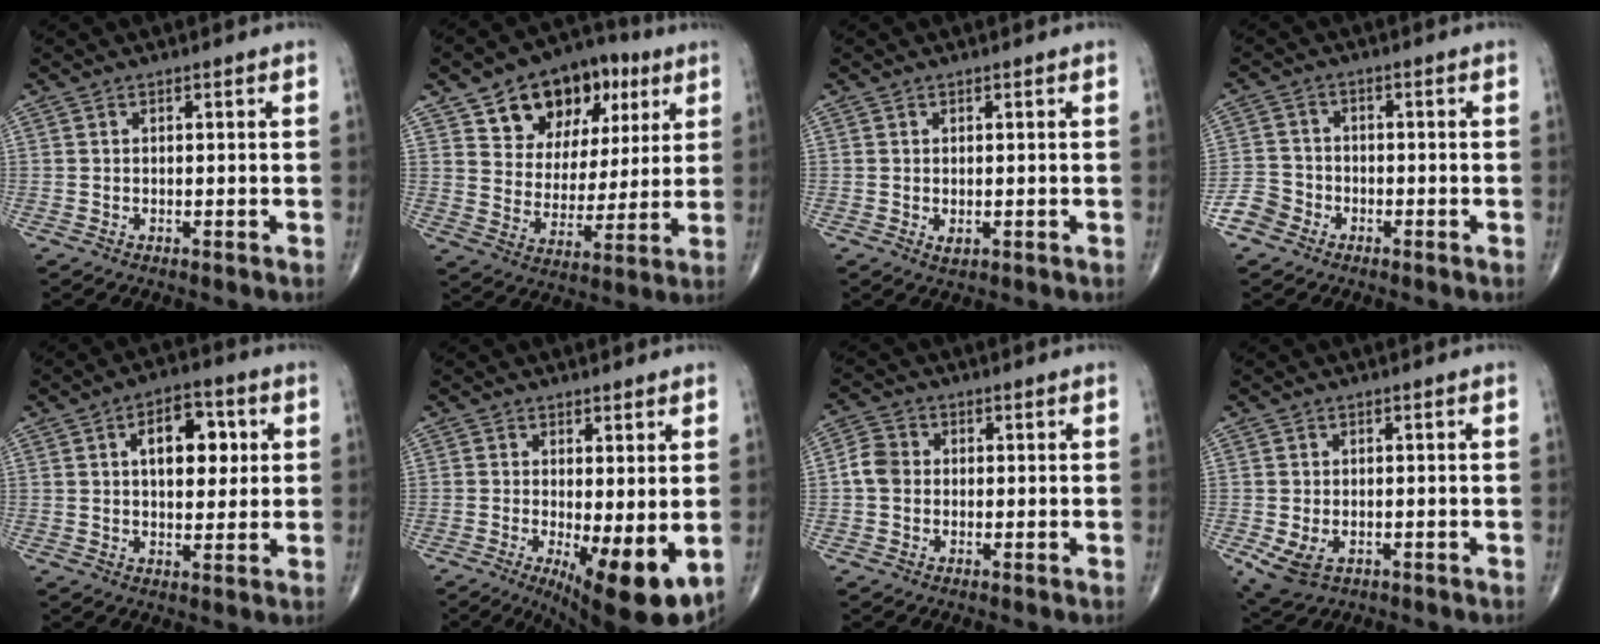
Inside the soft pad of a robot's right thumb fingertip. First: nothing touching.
{"total": 17.8, "force": [8.5, 11.9, 10.0], "torque": [-0.105, -0.016, 0.141]}
{"total": 1.2, "force": [-0.1, 0.8, 1.0], "torque": [-0.014, -0.003, 0.000]}
{"total": 4.5, "force": [-2.7, 3.5, 0.7], "torque": [0.002, 0.017, -0.059]}
{"total": 10.3, "force": [2.5, 5.8, 8.2], "torque": [-0.085, 0.003, 0.036]}
{"total": 11.0, "force": [-2.2, 3.4, 10.2], "torque": [-0.147, -0.027, -0.023]}
{"total": 4.3, "force": [-0.3, 3.6, 2.2], "torque": [-0.035, 0.011, -0.013]}
{"total": 5.2, "force": [-1.7, 3.4, 3.6], "torque": [-0.071, -0.004, -0.020]}